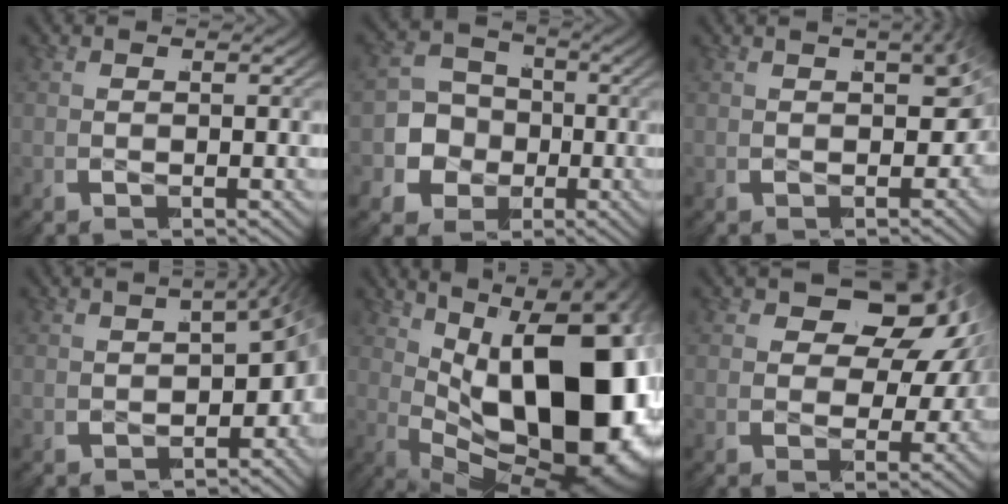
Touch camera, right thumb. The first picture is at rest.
{"total": 9.7, "force": [-0.3, 8.5, 4.8], "torque": [-0.099, -0.013, -0.012]}
{"total": 5.2, "force": [-0.1, 2.9, 4.3], "torque": [-0.049, -0.005, 0.004]}
{"total": 6.5, "force": [-1.4, 3.7, 5.1], "torque": [-0.069, -0.007, -0.017]}
{"total": 29.0, "force": [-0.5, 16.5, 23.8], "torque": [-0.346, -0.034, 0.017]}
{"total": 11.0, "force": [1.9, 7.1, 8.1], "torque": [-0.113, 0.002, 0.021]}